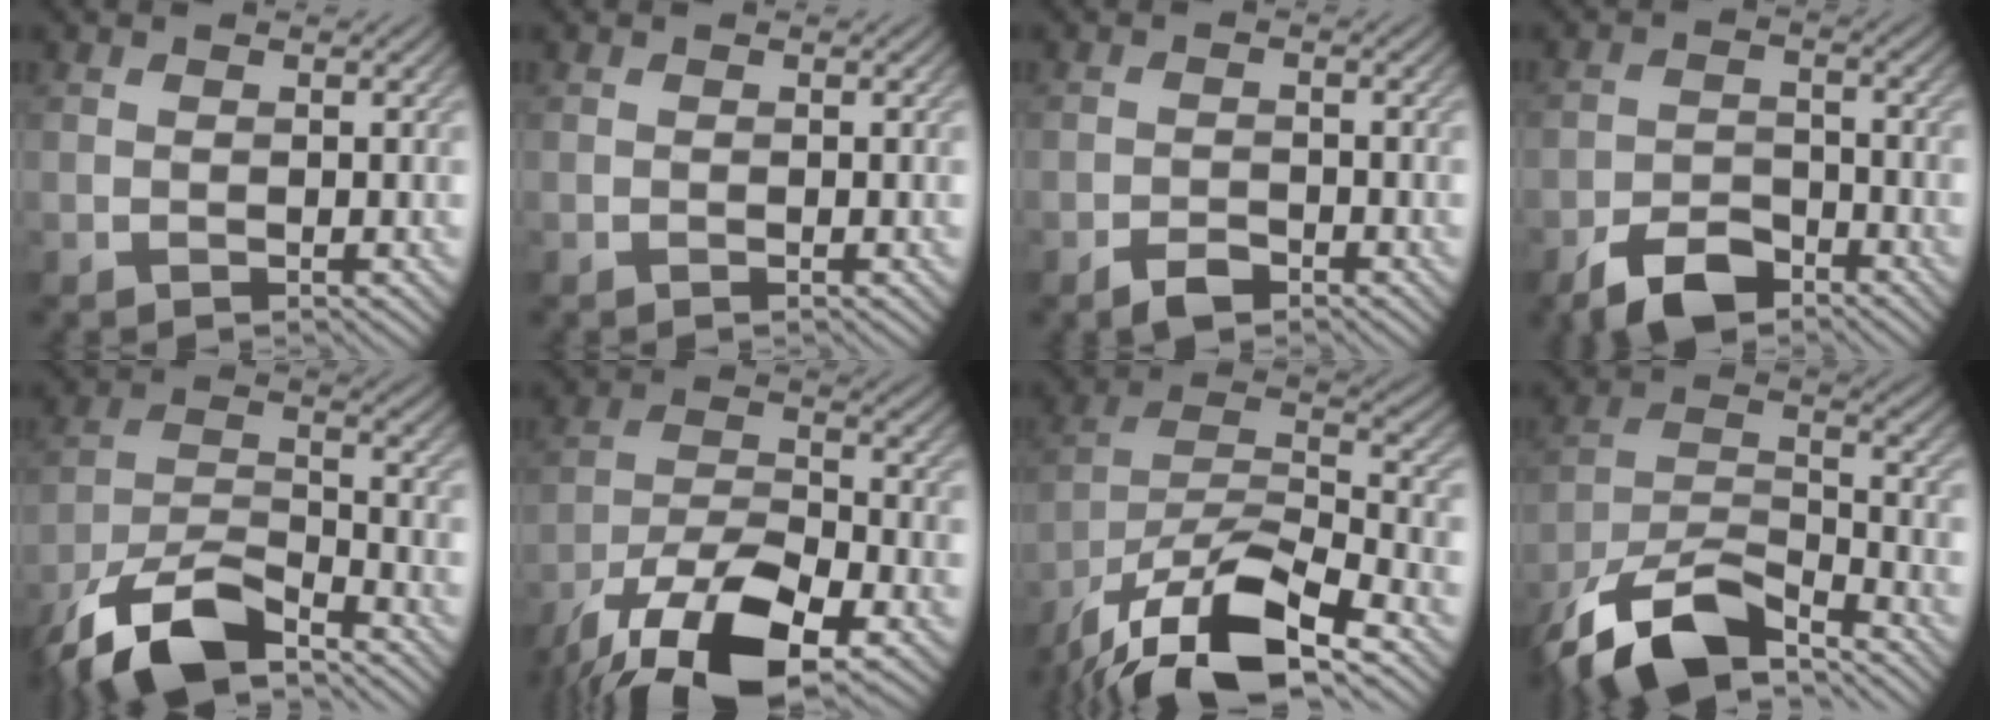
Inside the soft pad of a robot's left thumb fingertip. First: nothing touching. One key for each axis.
{"total": 0.0}
{"total": 2.4, "fx": -1.8, "fy": 1.0, "fz": 1.3, "tx": -0.021, "ty": 0.001, "tz": -0.035}
{"total": 6.2, "fx": -4.6, "fy": 2.8, "fz": 3.2, "tx": -0.057, "ty": 0.000, "tz": -0.091}
{"total": 12.0, "fx": -8.8, "fy": 4.1, "fz": 7.1, "tx": -0.137, "ty": -0.004, "tz": -0.180}
{"total": 15.3, "fx": -10.3, "fy": 5.6, "fz": 9.8, "tx": -0.205, "ty": -0.024, "tz": -0.189}
{"total": 15.1, "fx": -10.5, "fy": 4.9, "fz": 9.7, "tx": -0.189, "ty": -0.006, "tz": -0.202}
{"total": 13.2, "fx": -9.9, "fy": 4.4, "fz": 7.6, "tx": -0.156, "ty": -0.006, "tz": -0.201}